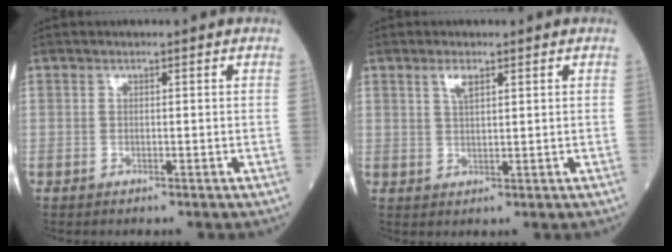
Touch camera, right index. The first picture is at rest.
{"total": 2.5, "force": [1.5, 0.6, 1.9], "torque": [-0.043, 0.001, 0.031]}